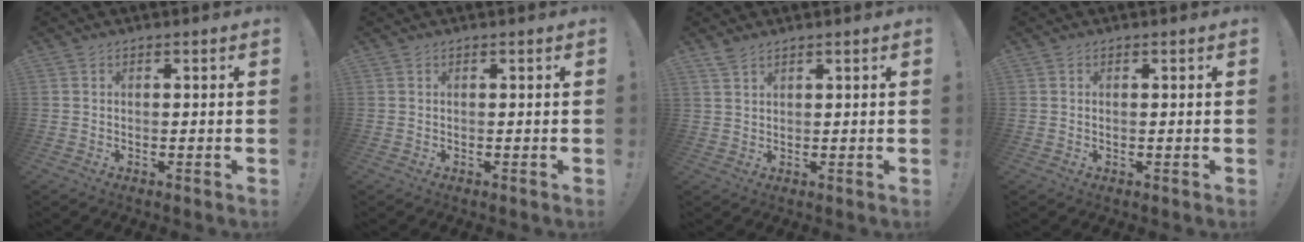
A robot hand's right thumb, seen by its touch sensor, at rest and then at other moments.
{"total": 0.0}
{"total": 2.9, "force": [2.3, 1.1, 1.5], "torque": [-0.024, -0.012, 0.042]}
{"total": 0.0}